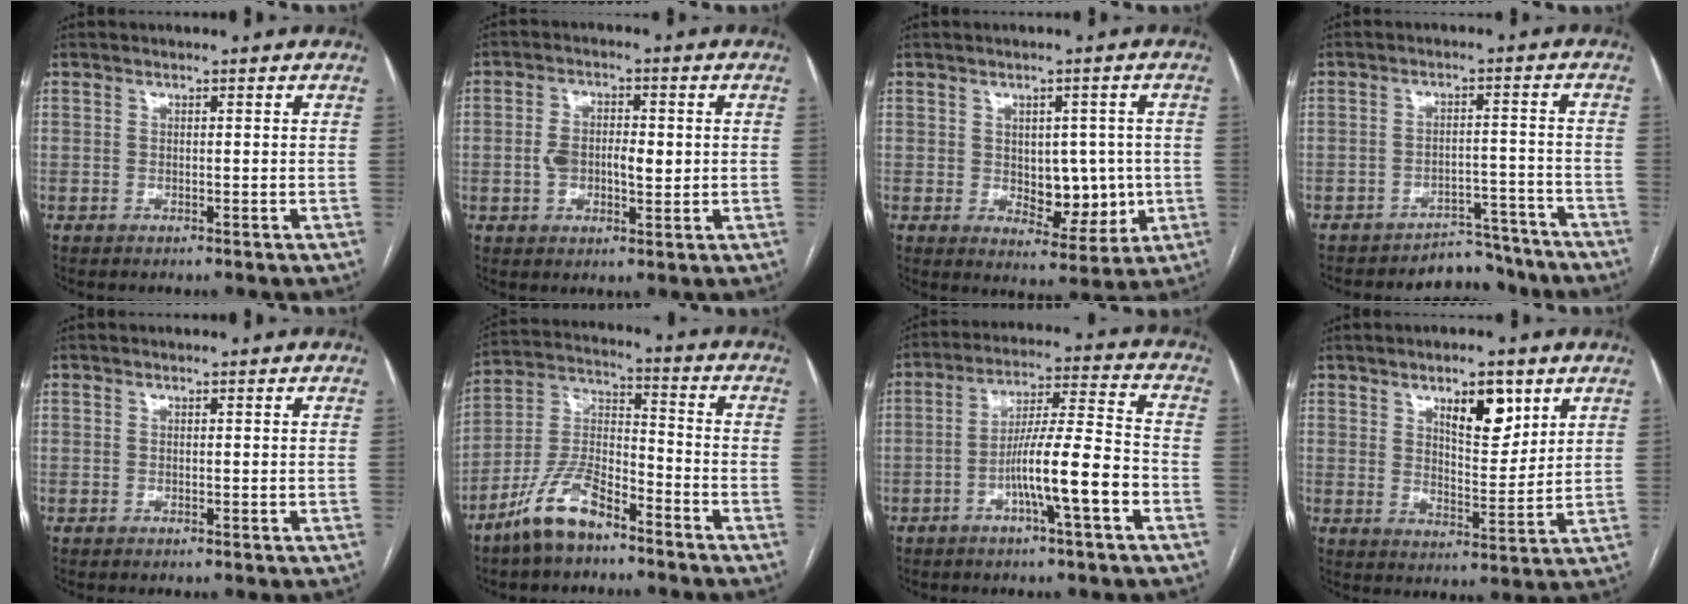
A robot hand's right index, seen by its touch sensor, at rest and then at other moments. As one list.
[{"total": 6.4, "force": [-0.1, 3.5, 5.4], "torque": [-0.098, 0.017, 0.001]}, {"total": 7.5, "force": [-0.2, 4.5, 6.1], "torque": [-0.069, 0.003, 0.011]}, {"total": 8.2, "force": [-7.8, 2.5, -0.3], "torque": [0.024, 0.035, -0.103]}, {"total": 0.0}, {"total": 11.0, "force": [-8.0, 3.8, 6.6], "torque": [-0.144, 0.006, -0.155]}, {"total": 10.9, "force": [-4.2, 0.2, 10.1], "torque": [-0.176, 0.012, -0.072]}, {"total": 8.0, "force": [4.4, 2.8, 6.1], "torque": [-0.096, -0.004, 0.073]}]